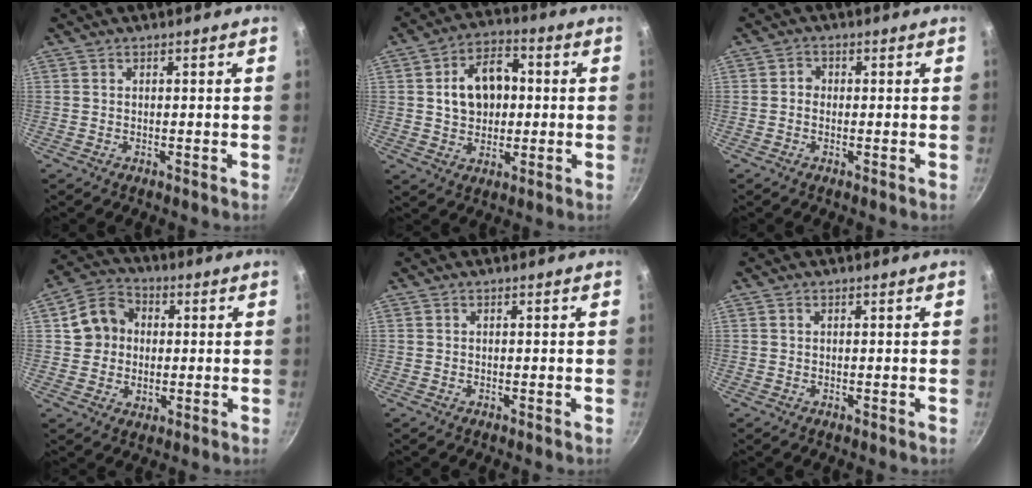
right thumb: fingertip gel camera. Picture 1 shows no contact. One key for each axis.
{"total": 11.2, "fx": 1.3, "fy": 7.8, "fz": 8.0, "tx": -0.106, "ty": 0.013, "tz": 0.019}
{"total": 1.8, "fx": -0.2, "fy": 1.6, "fz": 0.8, "tx": -0.001, "ty": 0.007, "tz": -0.010}
{"total": 9.6, "fx": 1.1, "fy": 8.5, "fz": 4.5, "tx": -0.044, "ty": 0.008, "tz": 0.012}
{"total": 0.0}
{"total": 0.0}